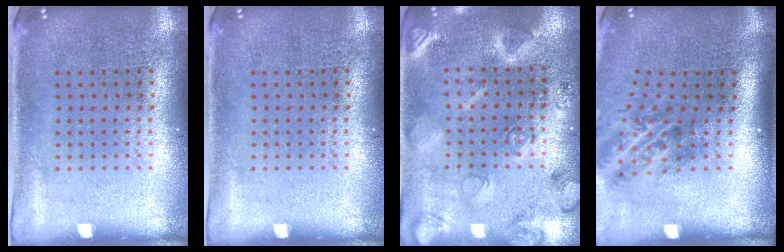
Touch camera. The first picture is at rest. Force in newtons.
{"total": 0.0}
{"total": 2.5, "press": 2.5, "slide": 0.1}
{"total": 2.1, "press": 1.3, "slide": 1.7}